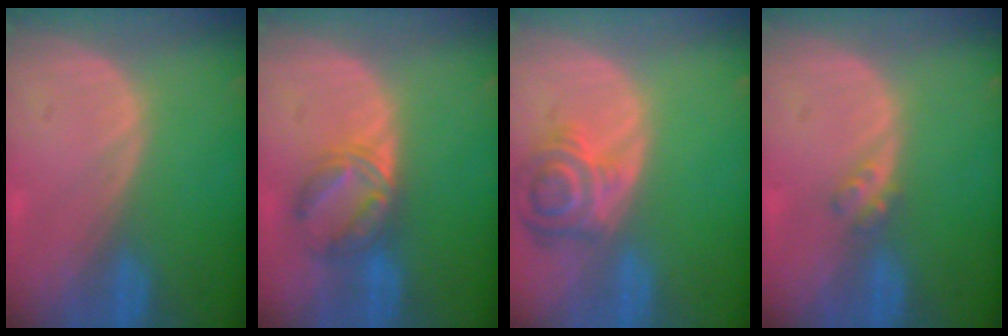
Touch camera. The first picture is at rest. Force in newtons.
{"total": 5.8, "press": 5.7, "slide": 0.9}
{"total": 6.8, "press": 6.5, "slide": 2.0}
{"total": 2.1, "press": 1.8, "slide": 1.0}